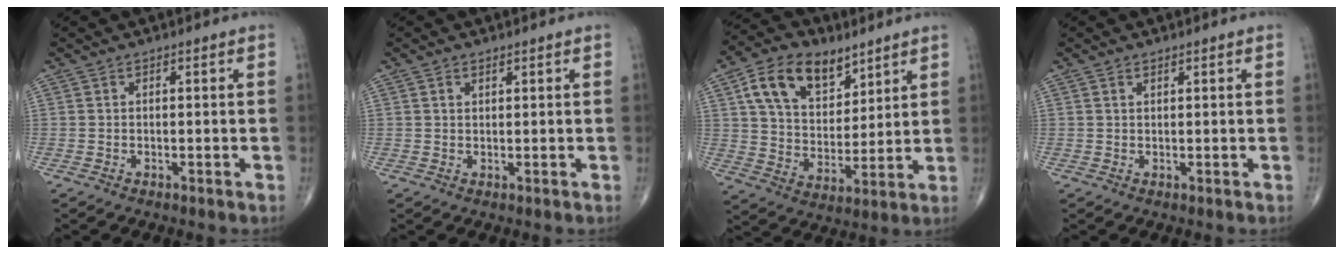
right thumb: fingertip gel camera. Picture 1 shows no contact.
{"total": 1.2, "force": [0.7, 0.7, 0.6], "torque": [-0.008, -0.002, 0.012]}
{"total": 15.2, "force": [8.0, 9.5, 8.8], "torque": [-0.125, -0.028, 0.149]}
{"total": 0.7, "force": [0.5, 0.3, 0.3], "torque": [-0.004, -0.003, 0.008]}